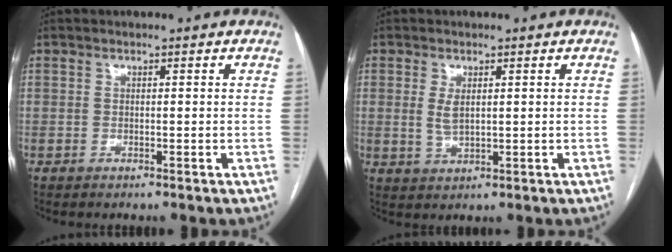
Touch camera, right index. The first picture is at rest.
{"total": 2.9, "force": [0.6, 1.3, 2.5], "torque": [-0.054, -0.004, 0.018]}